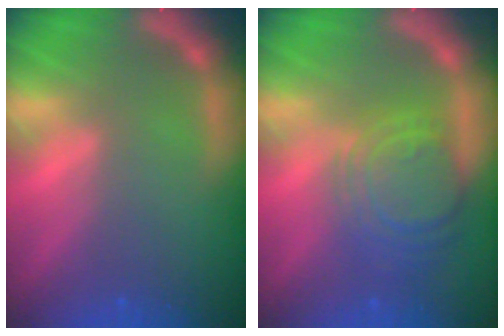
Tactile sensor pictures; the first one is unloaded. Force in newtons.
{"total": 7.6}